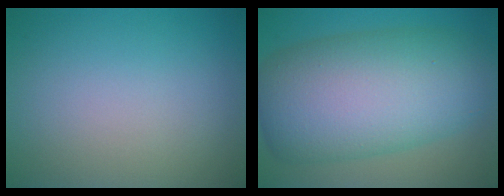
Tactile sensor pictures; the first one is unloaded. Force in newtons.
{"total": 12.8, "press": 12.8, "slide": 0.3}